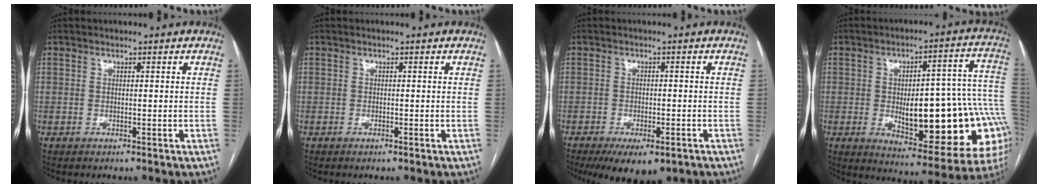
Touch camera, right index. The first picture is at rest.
{"total": 0.0}
{"total": 9.3, "force": [-6.2, 3.3, 6.1], "torque": [-0.088, -0.013, -0.087]}
{"total": 24.2, "force": [-4.0, 7.1, 22.8], "torque": [-0.229, 0.030, -0.031]}